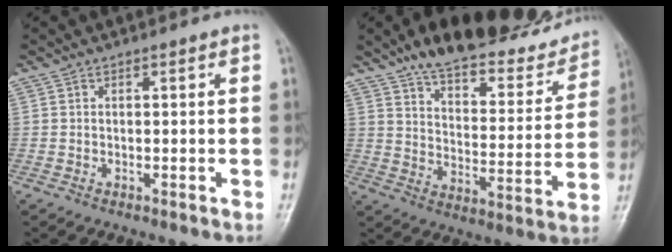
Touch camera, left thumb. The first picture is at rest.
{"total": 24.6, "force": [19.4, 8.5, 12.6], "torque": [-0.145, -0.071, 0.271]}